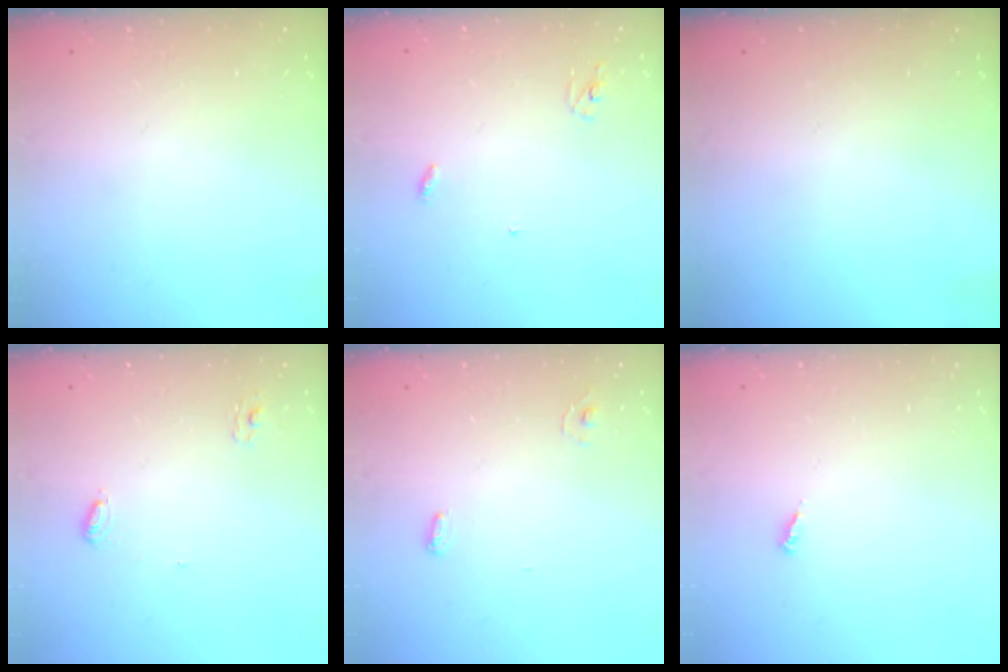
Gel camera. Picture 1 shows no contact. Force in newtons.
{"total": 2.8, "press": 2.8, "slide": 0.2}
{"total": 0.0}
{"total": 4.2, "press": 4.2, "slide": 0.3}
{"total": 4.4, "press": 3.9, "slide": 2.1}
{"total": 3.2, "press": 3.2, "slide": 0.3}